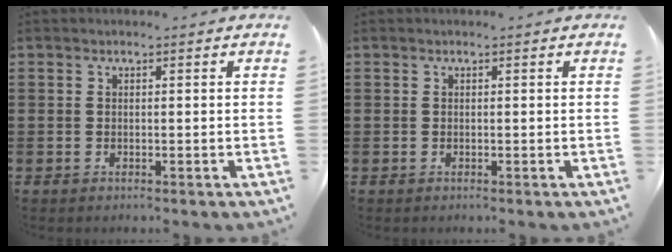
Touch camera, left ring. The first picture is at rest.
{"total": 0.0}